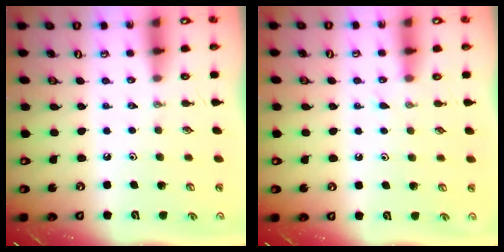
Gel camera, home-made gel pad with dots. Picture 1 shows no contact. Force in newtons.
{"total": 2.9, "press": 2.8, "slide": 0.4}